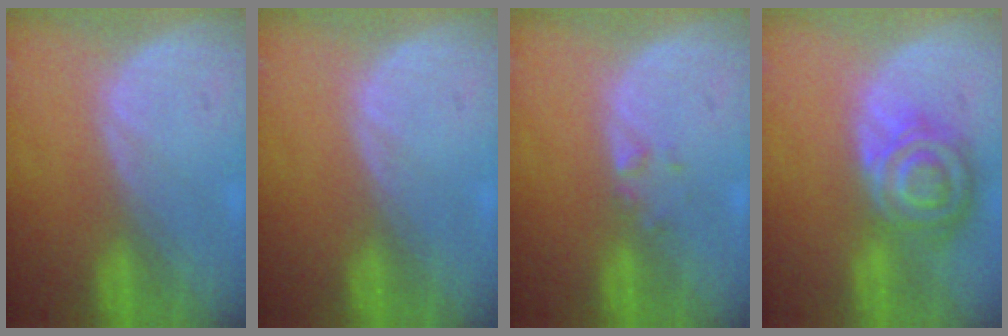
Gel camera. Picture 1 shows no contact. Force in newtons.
{"total": 0.0}
{"total": 1.2, "press": 1.2, "slide": 0.1}
{"total": 8.3, "press": 7.2, "slide": 4.0}